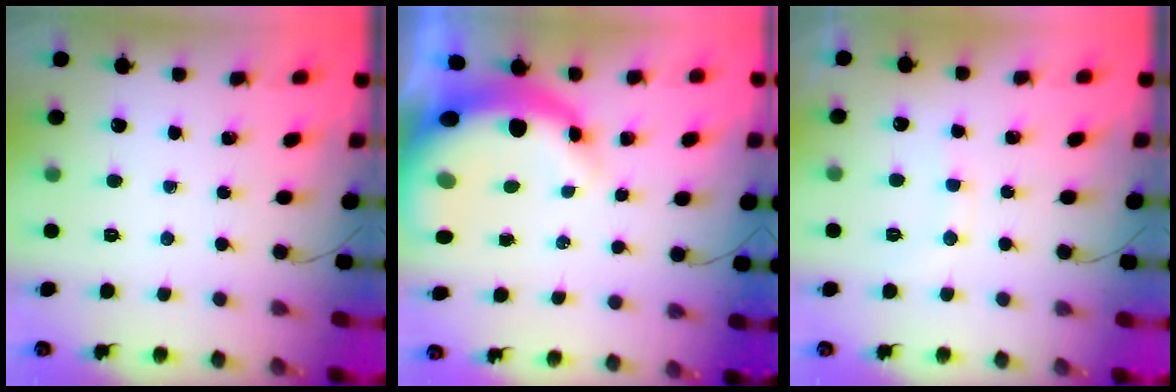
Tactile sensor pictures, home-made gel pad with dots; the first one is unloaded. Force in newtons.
{"total": 13.3, "press": 12.9, "slide": 2.9}
{"total": 7.1, "press": 7.0, "slide": 1.3}